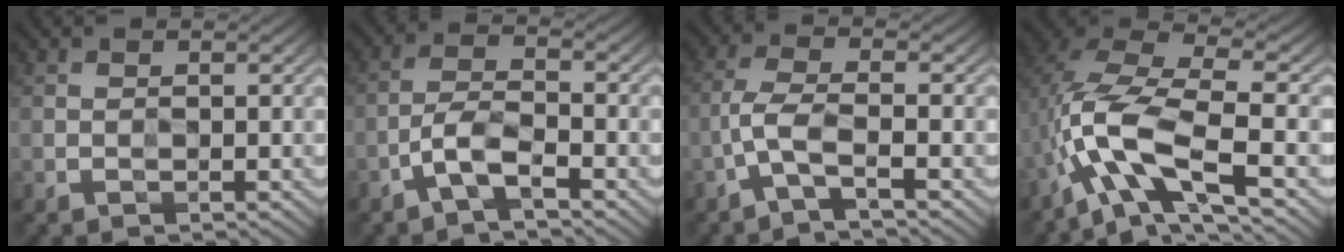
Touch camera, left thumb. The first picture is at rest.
{"total": 4.0, "force": [-2.6, 0.7, 3.0], "torque": [-0.064, 0.013, -0.060]}
{"total": 3.8, "force": [-2.1, 0.4, 3.2], "torque": [-0.071, 0.013, -0.053]}
{"total": 12.5, "force": [-4.4, 4.1, 10.9], "torque": [-0.222, 0.006, -0.087]}